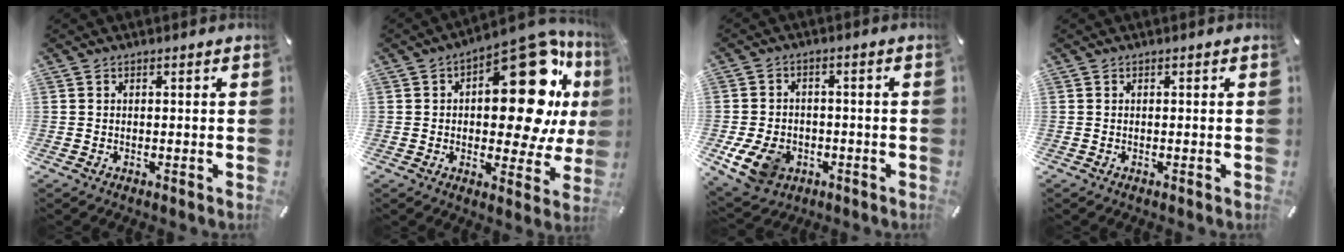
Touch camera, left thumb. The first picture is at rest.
{"total": 23.4, "force": [7.4, 11.0, 19.3], "torque": [-0.247, -0.060, 0.121]}
{"total": 9.4, "force": [-3.3, 7.2, 5.0], "torque": [-0.110, 0.014, -0.058]}
{"total": 0.0}